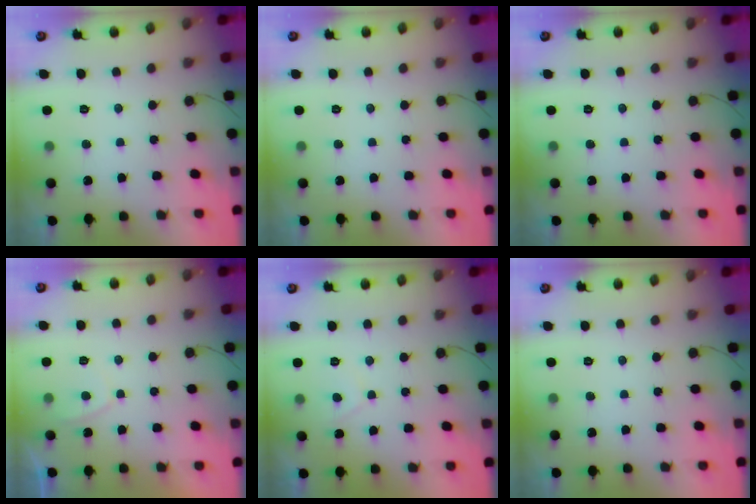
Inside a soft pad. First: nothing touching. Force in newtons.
{"total": 0.0}
{"total": 0.0}
{"total": 1.9, "press": 1.9, "slide": 0.6}
{"total": 1.5, "press": 1.4, "slide": 0.5}
{"total": 0.0}